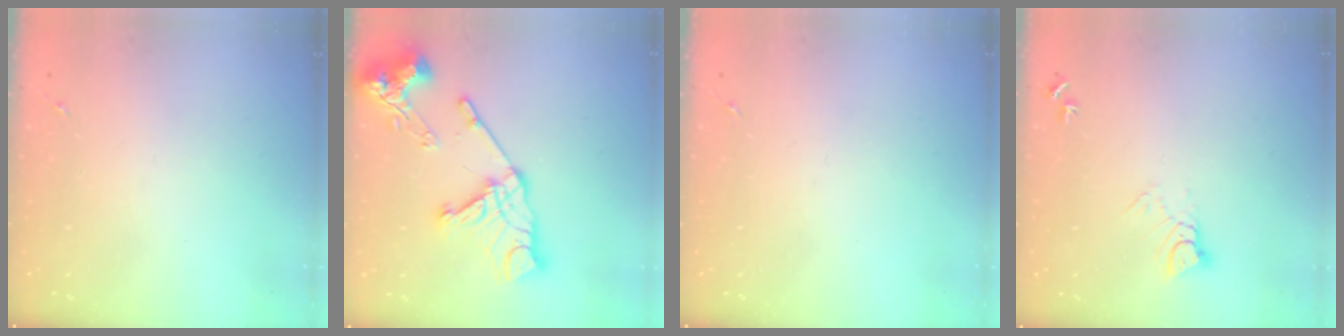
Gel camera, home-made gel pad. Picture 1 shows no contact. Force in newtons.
{"total": 20.1, "press": 20.0, "slide": 2.3}
{"total": 0.0}
{"total": 4.3, "press": 4.3, "slide": 0.2}